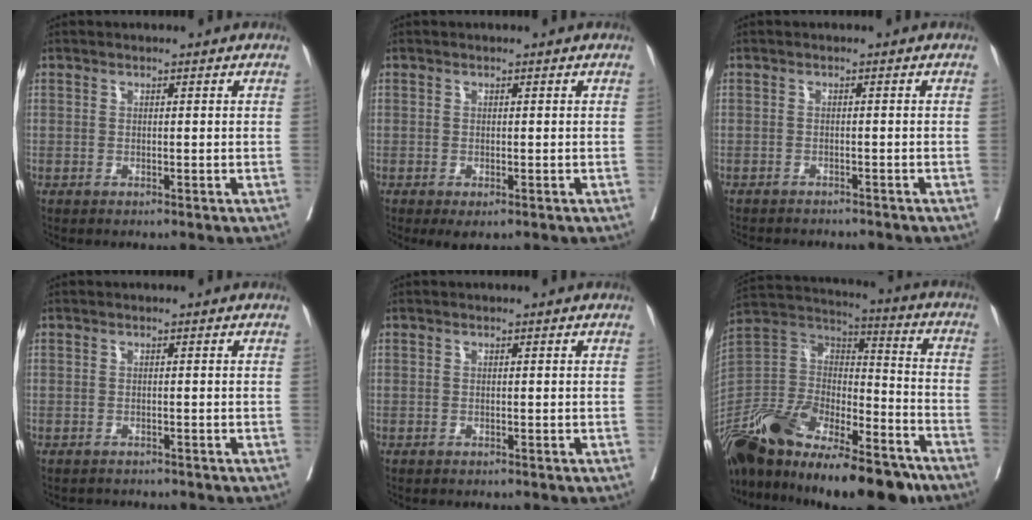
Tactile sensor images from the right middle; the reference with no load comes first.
{"total": 2.1, "force": [-1.1, 0.8, 1.5], "torque": [-0.015, -0.005, -0.009]}
{"total": 6.7, "force": [-6.3, 1.3, 1.8], "torque": [-0.018, -0.007, -0.082]}
{"total": 2.2, "force": [-2.1, 0.6, 0.0], "torque": [0.000, -0.004, -0.032]}
{"total": 0.0}
{"total": 31.0, "force": [-22.3, 10.8, 18.5], "torque": [-0.351, -0.023, -0.376]}